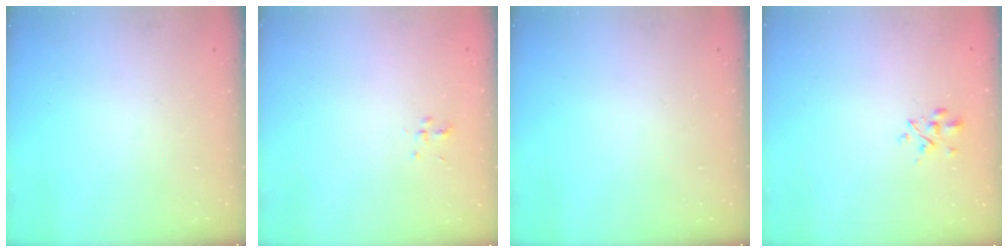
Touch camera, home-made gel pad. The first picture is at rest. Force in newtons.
{"total": 2.0, "press": 1.8, "slide": 0.8}
{"total": 0.0}
{"total": 2.3, "press": 2.2, "slide": 0.9}